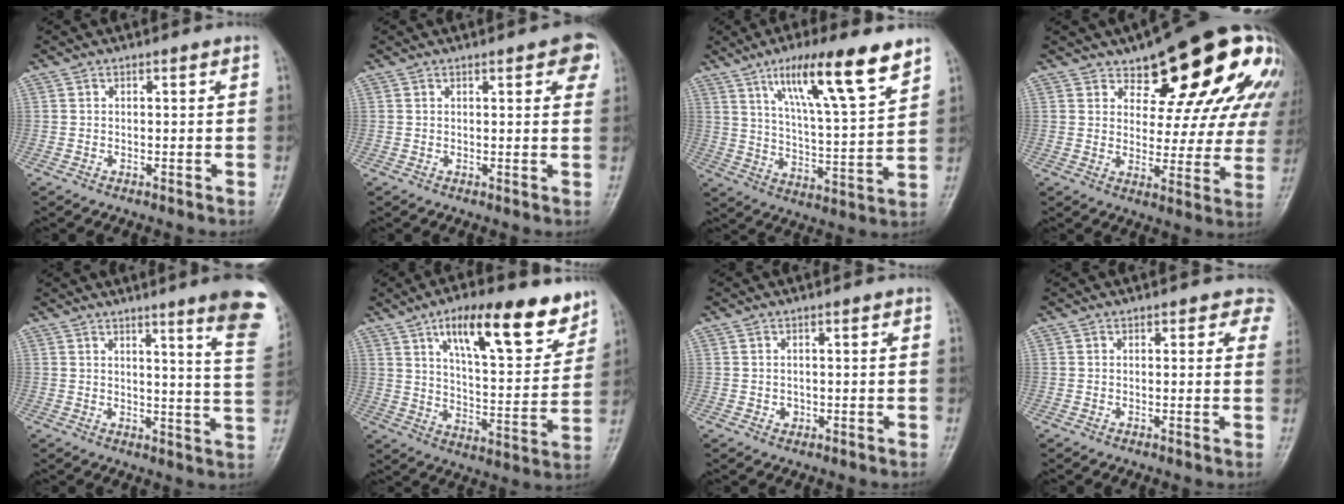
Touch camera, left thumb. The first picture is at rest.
{"total": 4.7, "force": [2.2, 1.6, 3.8], "torque": [-0.029, -0.003, 0.018]}
{"total": 16.7, "force": [10.3, 2.7, 12.9], "torque": [-0.202, -0.044, 0.178]}
{"total": 20.5, "force": [11.0, 9.2, 14.6], "torque": [-0.149, -0.048, 0.142]}
{"total": 16.3, "force": [9.2, 0.9, 13.4], "torque": [-0.148, -0.054, 0.106]}
{"total": 18.9, "force": [11.4, 6.6, 13.6], "torque": [-0.161, -0.051, 0.181]}
{"total": 1.3, "force": [-0.3, 1.1, 0.5], "torque": [-0.002, 0.003, -0.002]}
{"total": 3.5, "force": [2.1, 2.3, 1.6], "torque": [0.020, -0.005, 0.006]}